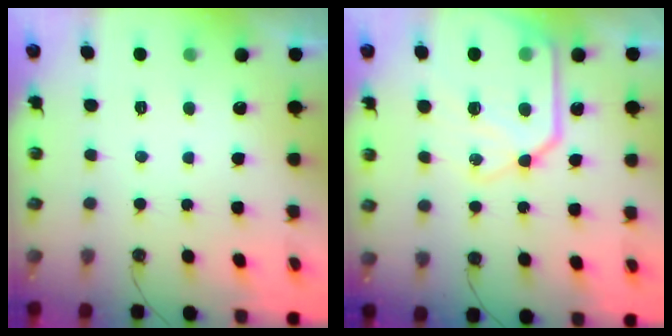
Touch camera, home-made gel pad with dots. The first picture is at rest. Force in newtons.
{"total": 19.7, "press": 19.6, "slide": 2.2}